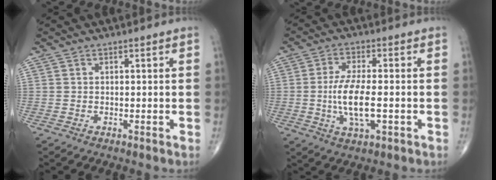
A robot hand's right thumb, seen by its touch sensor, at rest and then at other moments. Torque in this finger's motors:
{"motor_torque": [2.78, 2.23, 1.37, -0.18, 0.43]}